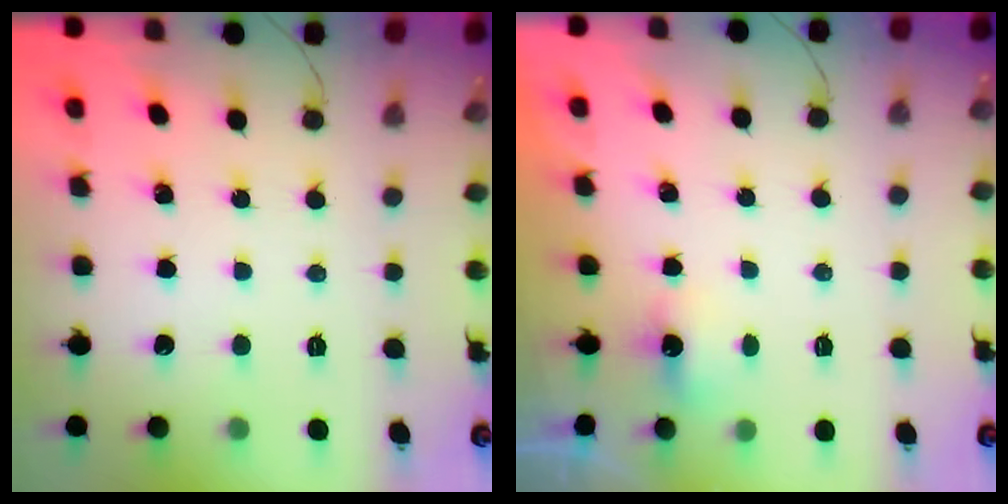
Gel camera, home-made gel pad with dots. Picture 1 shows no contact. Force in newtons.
{"total": 1.8, "press": 1.6, "slide": 0.8}